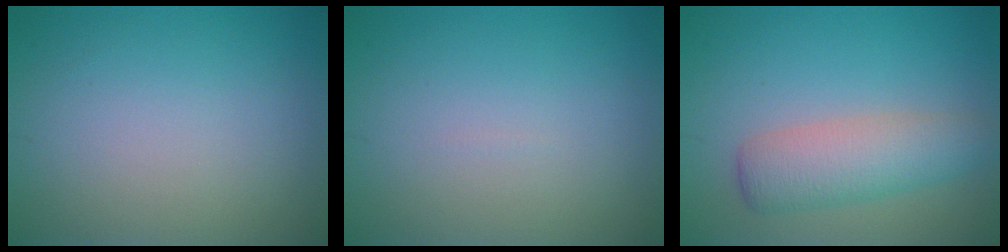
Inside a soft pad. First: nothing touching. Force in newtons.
{"total": 0.0}
{"total": 4.5, "press": 4.5, "slide": 0.1}